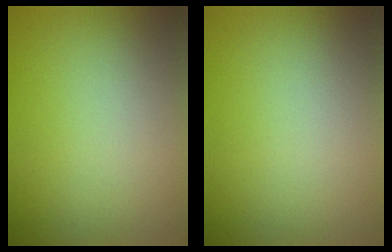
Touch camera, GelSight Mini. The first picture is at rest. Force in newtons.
{"total": 0.0}